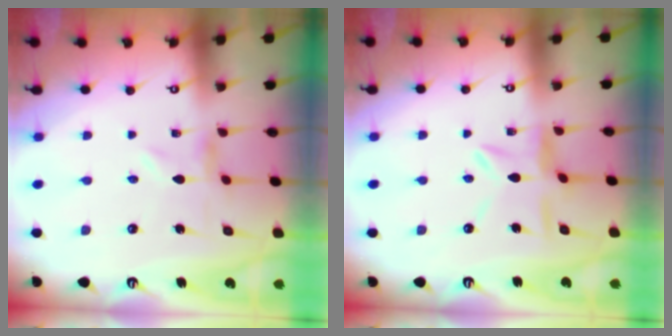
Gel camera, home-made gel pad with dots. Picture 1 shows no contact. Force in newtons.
{"total": 8.2, "press": 8.2, "slide": 0.7}